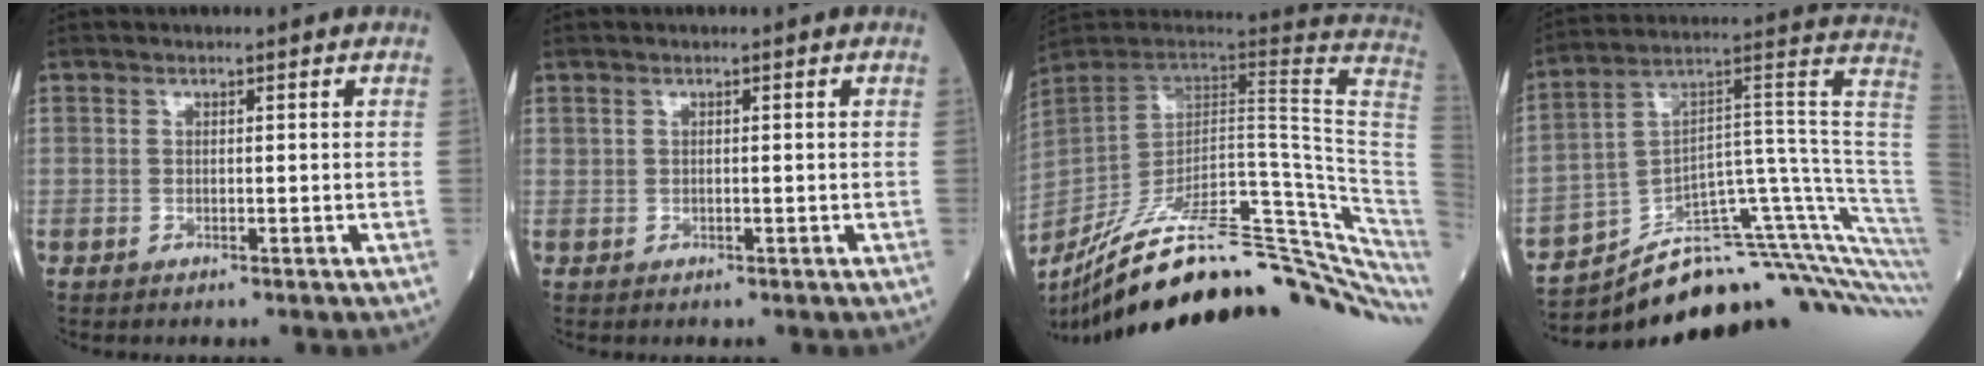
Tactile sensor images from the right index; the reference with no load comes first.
{"total": 0.0}
{"total": 32.8, "force": [-25.2, 3.8, 20.7], "torque": [-0.198, -0.016, -0.356]}
{"total": 24.7, "force": [-21.0, 2.0, 12.9], "torque": [-0.064, 0.065, -0.293]}